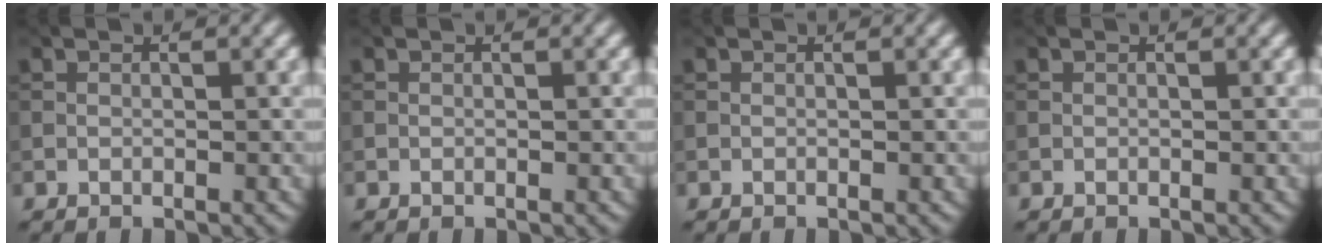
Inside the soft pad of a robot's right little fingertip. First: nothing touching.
{"total": 0.0}
{"total": 0.0}
{"total": 0.0}